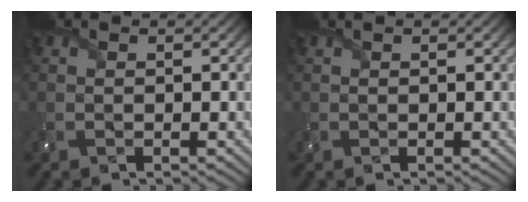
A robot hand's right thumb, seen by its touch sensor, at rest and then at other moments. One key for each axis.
{"total": 0.0}